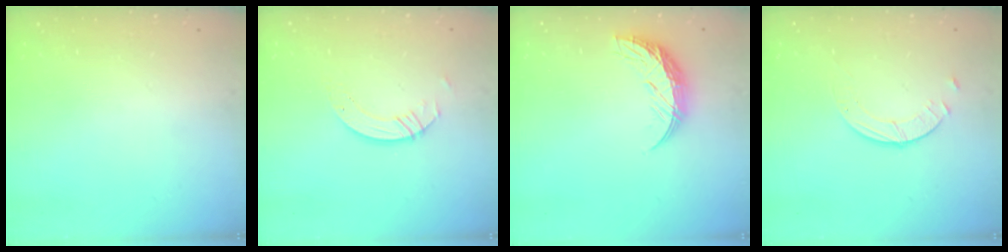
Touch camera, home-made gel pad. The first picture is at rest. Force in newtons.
{"total": 4.3, "press": 4.2, "slide": 0.3}
{"total": 10.0, "press": 10.0, "slide": 0.6}
{"total": 1.8, "press": 1.8, "slide": 0.2}